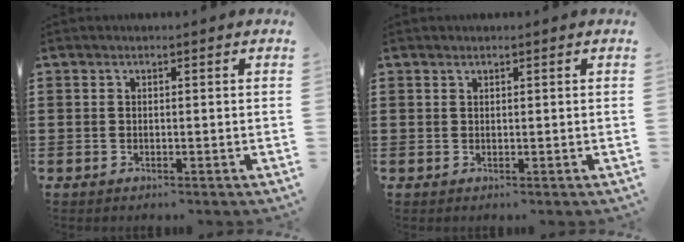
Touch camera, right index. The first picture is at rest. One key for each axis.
{"total": 0.6, "fx": 0.4, "fy": 0.4, "fz": 0.1, "tx": -0.003, "ty": 0.001, "tz": 0.009}